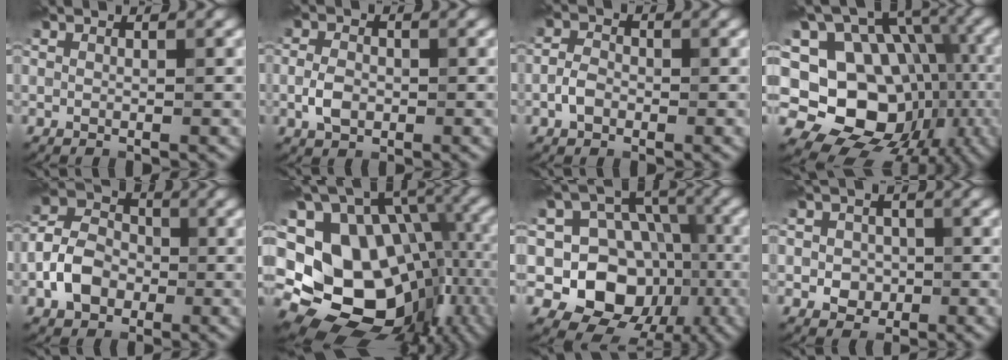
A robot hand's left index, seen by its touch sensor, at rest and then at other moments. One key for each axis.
{"total": 2.5, "fx": -0.7, "fy": 1.8, "fz": 1.6, "tx": -0.033, "ty": -0.004, "tz": -0.019}
{"total": 2.1, "fx": -1.1, "fy": 1.4, "fz": 1.1, "tx": -0.022, "ty": 0.001, "tz": -0.029}
{"total": 14.7, "fx": -2.7, "fy": 11.8, "fz": 8.4, "tx": -0.134, "ty": -0.004, "tz": -0.049}
{"total": 5.1, "fx": -1.9, "fy": 3.9, "fz": 2.7, "tx": -0.051, "ty": 0.004, "tz": -0.045}
{"total": 16.9, "fx": -2.5, "fy": 12.2, "fz": 11.4, "tx": -0.193, "ty": -0.010, "tz": -0.019}
{"total": 10.5, "fx": -2.3, "fy": 8.8, "fz": 5.3, "tx": -0.078, "ty": -0.008, "tz": -0.061}
{"total": 2.7, "fx": -0.4, "fy": 2.2, "fz": 1.3, "tx": -0.019, "ty": -0.005, "tz": -0.012}